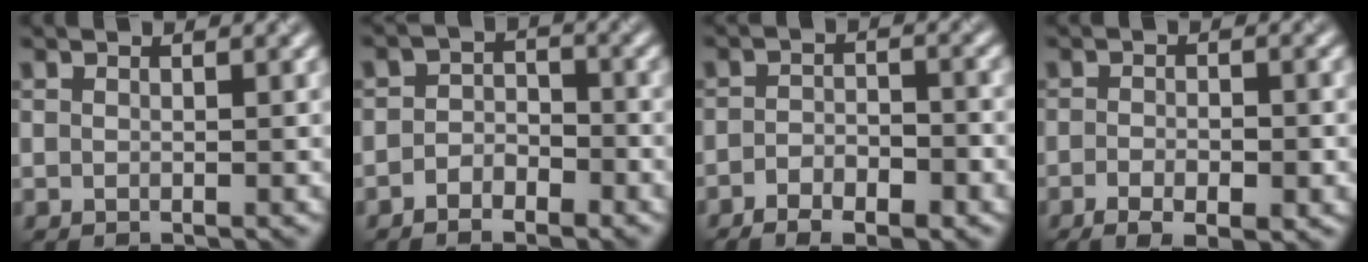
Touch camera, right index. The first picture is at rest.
{"total": 2.3, "force": [-1.5, 1.4, 1.0], "torque": [-0.016, 0.013, -0.033]}
{"total": 4.7, "force": [-2.9, 2.1, 3.2], "torque": [-0.051, 0.003, -0.046]}
{"total": 4.6, "force": [-1.8, 1.8, 3.8], "torque": [-0.063, 0.001, -0.017]}